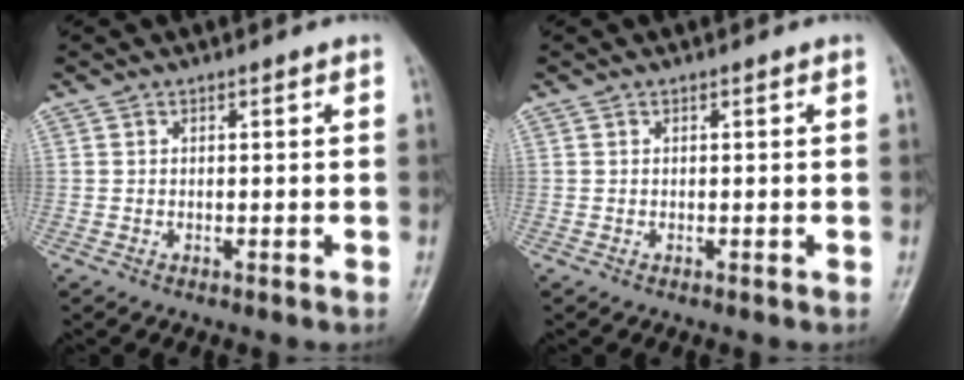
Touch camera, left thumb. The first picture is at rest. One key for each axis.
{"total": 0.0}